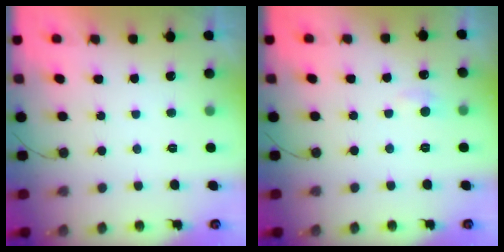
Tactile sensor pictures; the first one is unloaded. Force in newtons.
{"total": 5.6, "press": 5.5, "slide": 0.7}